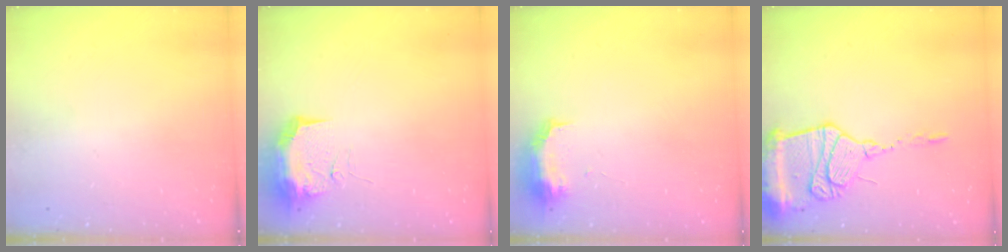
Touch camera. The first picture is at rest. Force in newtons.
{"total": 9.5, "press": 9.4, "slide": 1.4}
{"total": 8.5, "press": 8.4, "slide": 0.9}
{"total": 17.8, "press": 17.7, "slide": 1.5}